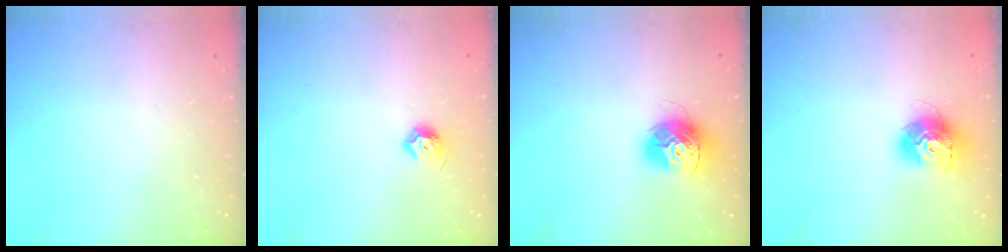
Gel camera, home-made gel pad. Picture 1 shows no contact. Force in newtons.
{"total": 7.4, "press": 7.3, "slide": 1.2}
{"total": 14.4, "press": 14.4, "slide": 1.3}
{"total": 13.4, "press": 13.3, "slide": 1.2}